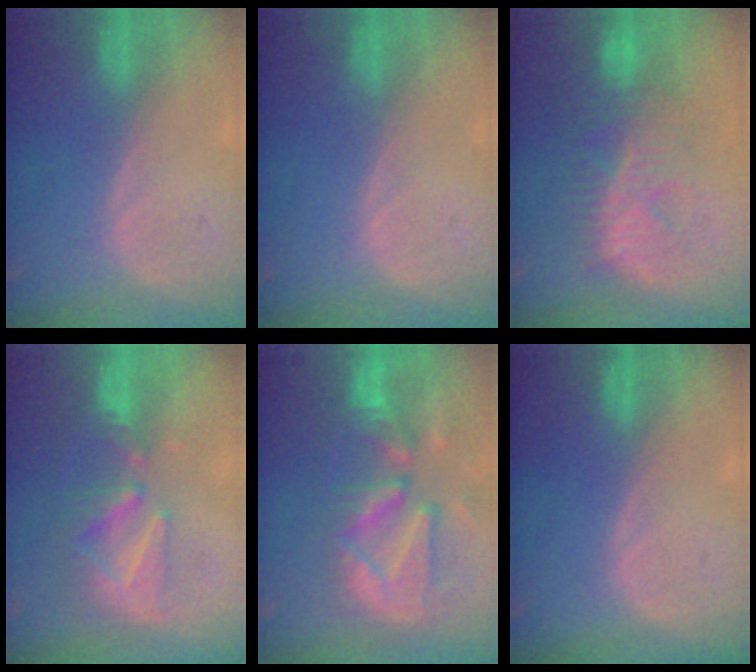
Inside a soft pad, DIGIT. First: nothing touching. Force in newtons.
{"total": 0.0}
{"total": 9.3, "press": 8.8, "slide": 3.0}
{"total": 8.4, "press": 7.8, "slide": 3.1}
{"total": 13.3, "press": 11.4, "slide": 6.9}
{"total": 0.0}